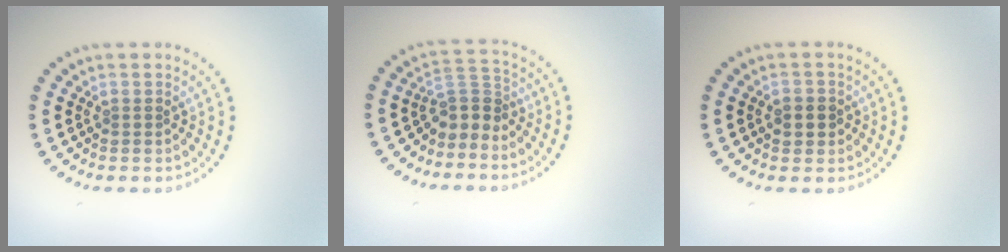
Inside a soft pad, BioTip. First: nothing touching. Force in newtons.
{"total": 2.9, "press": 2.1, "slide": 2.0}
{"total": 1.8, "press": 1.8, "slide": 0.3}